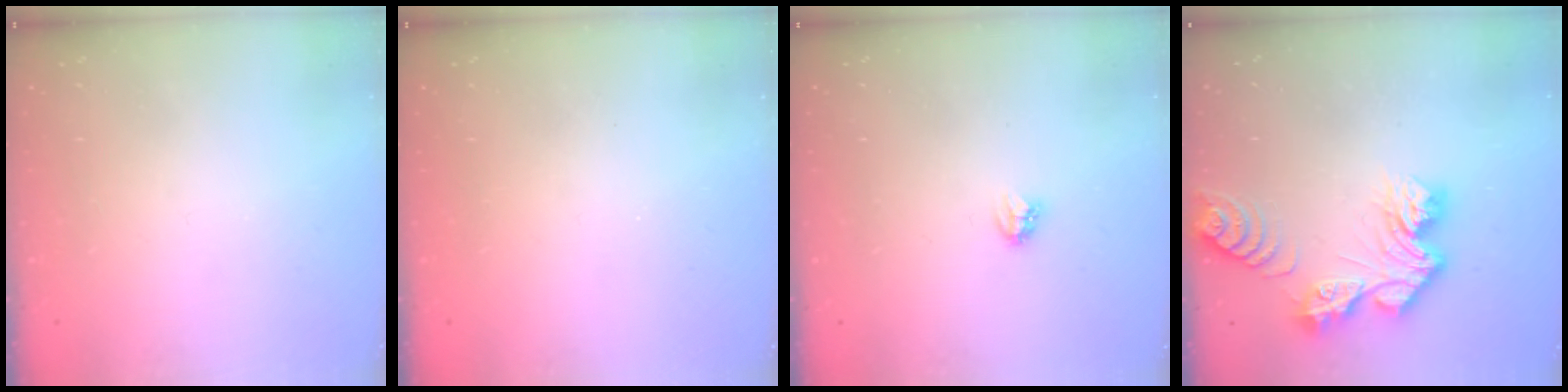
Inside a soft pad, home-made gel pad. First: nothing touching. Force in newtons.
{"total": 0.0}
{"total": 2.8, "press": 2.8, "slide": 0.3}
{"total": 13.2, "press": 13.2, "slide": 1.2}